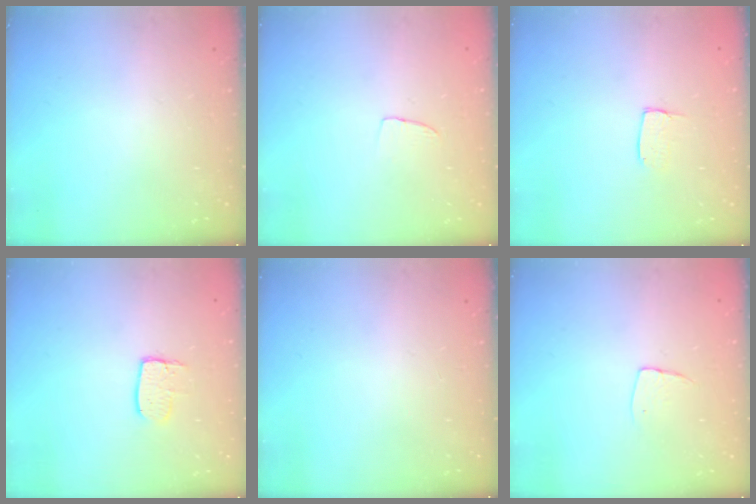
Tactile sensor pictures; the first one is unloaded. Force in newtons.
{"total": 3.2, "press": 3.2, "slide": 0.2}
{"total": 4.4, "press": 4.4, "slide": 0.3}
{"total": 6.8, "press": 6.8, "slide": 0.4}
{"total": 0.0}
{"total": 5.0, "press": 5.0, "slide": 0.3}